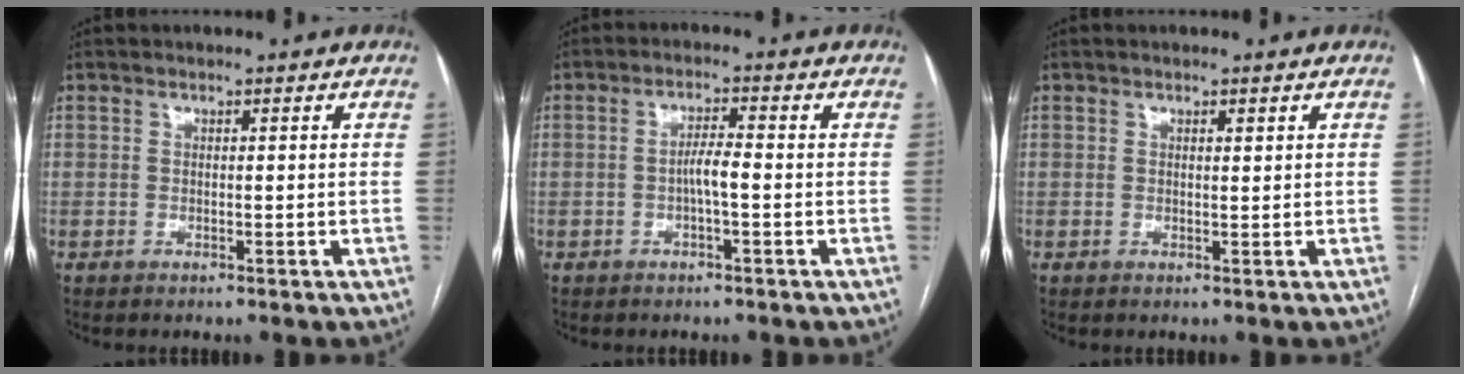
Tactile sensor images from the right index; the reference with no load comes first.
{"total": 3.1, "force": [-0.7, 0.2, 3.0], "torque": [-0.050, 0.004, -0.013]}
{"total": 0.8, "force": [0.4, 0.2, 0.6], "torque": [-0.011, -0.002, 0.006]}